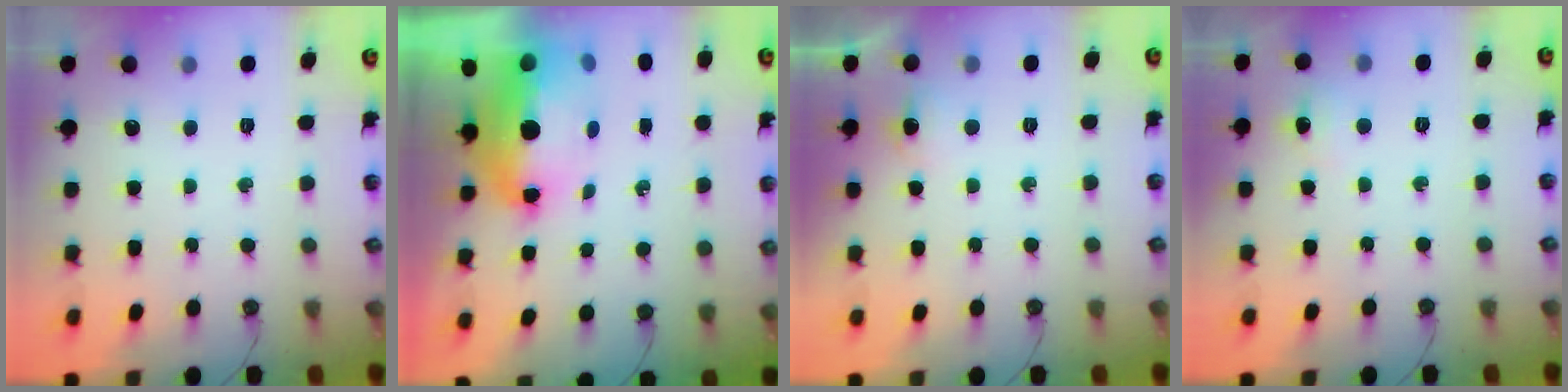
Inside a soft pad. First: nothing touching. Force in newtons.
{"total": 15.1, "press": 12.0, "slide": 9.3}
{"total": 5.4, "press": 5.3, "slide": 1.3}
{"total": 4.3, "press": 4.3, "slide": 0.5}